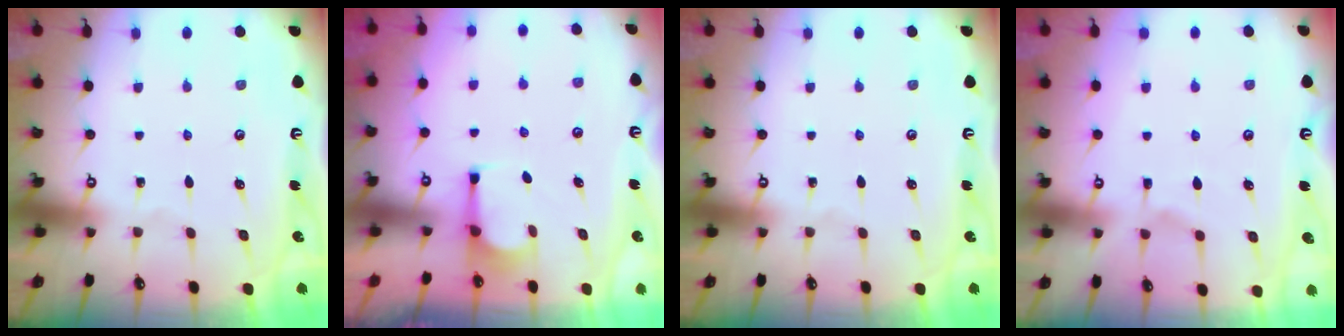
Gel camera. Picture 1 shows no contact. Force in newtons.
{"total": 4.8, "press": 4.7, "slide": 0.5}
{"total": 0.0}
{"total": 1.6, "press": 0.8, "slide": 1.4}